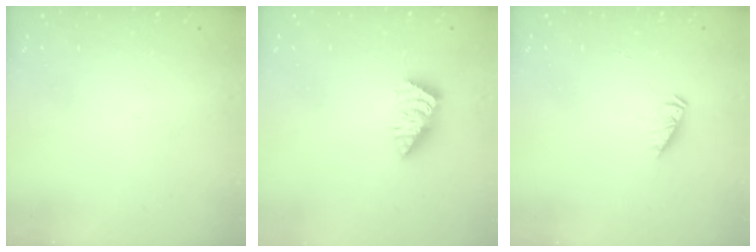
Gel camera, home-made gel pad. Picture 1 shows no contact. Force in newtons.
{"total": 2.8, "press": 2.7, "slide": 0.5}
{"total": 2.0, "press": 2.0, "slide": 0.2}